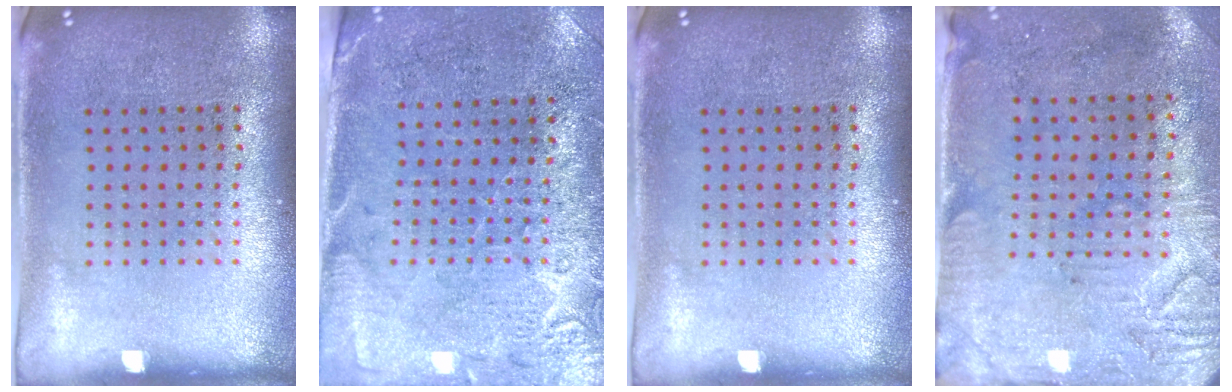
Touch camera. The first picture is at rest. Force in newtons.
{"total": 2.9, "press": 2.6, "slide": 1.2}
{"total": 0.0}
{"total": 3.0, "press": 2.5, "slide": 1.7}